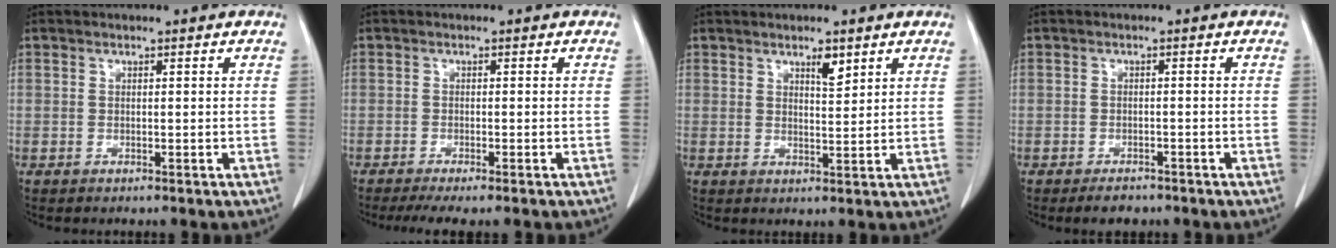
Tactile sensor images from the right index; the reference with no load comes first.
{"total": 5.1, "force": [-4.1, 0.3, 3.0], "torque": [-0.042, -0.011, -0.062]}
{"total": 2.8, "force": [1.9, 0.7, 1.9], "torque": [-0.034, -0.004, 0.033]}
{"total": 2.8, "force": [-2.2, 1.4, 1.1], "torque": [-0.018, 0.000, -0.025]}